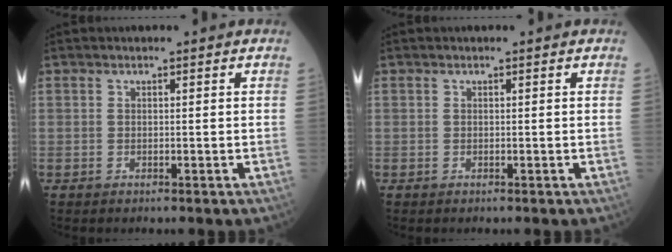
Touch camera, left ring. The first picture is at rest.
{"total": 0.0}